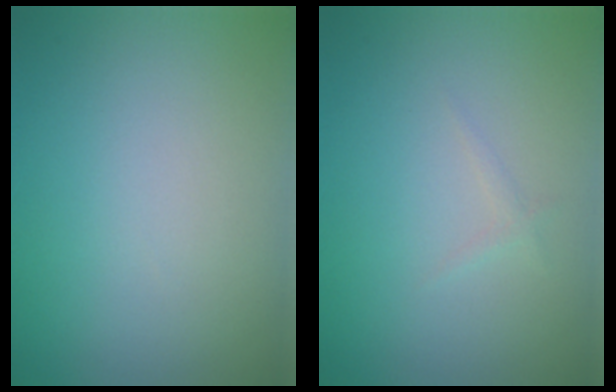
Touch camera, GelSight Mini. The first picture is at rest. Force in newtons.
{"total": 0.6, "press": 0.6, "slide": 0.1}